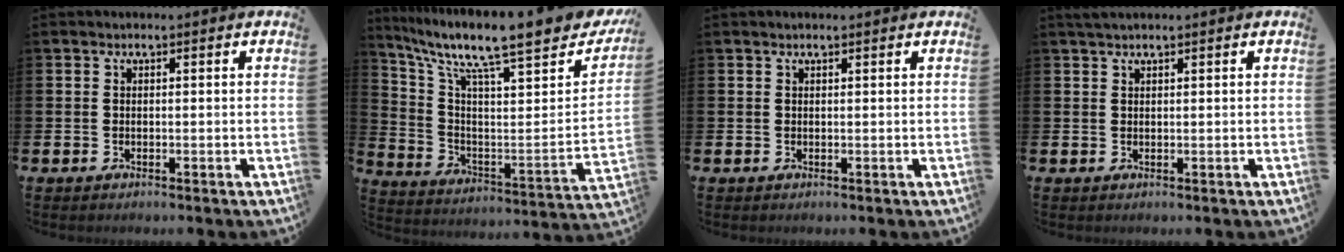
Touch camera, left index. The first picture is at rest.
{"total": 11.6, "force": [9.5, 2.4, 6.3], "torque": [-0.123, -0.085, 0.144]}
{"total": 0.6, "force": [0.6, 0.0, 0.2], "torque": [-0.002, 0.000, 0.010]}
{"total": 1.5, "force": [1.3, 0.2, 0.7], "torque": [-0.013, 0.003, 0.022]}